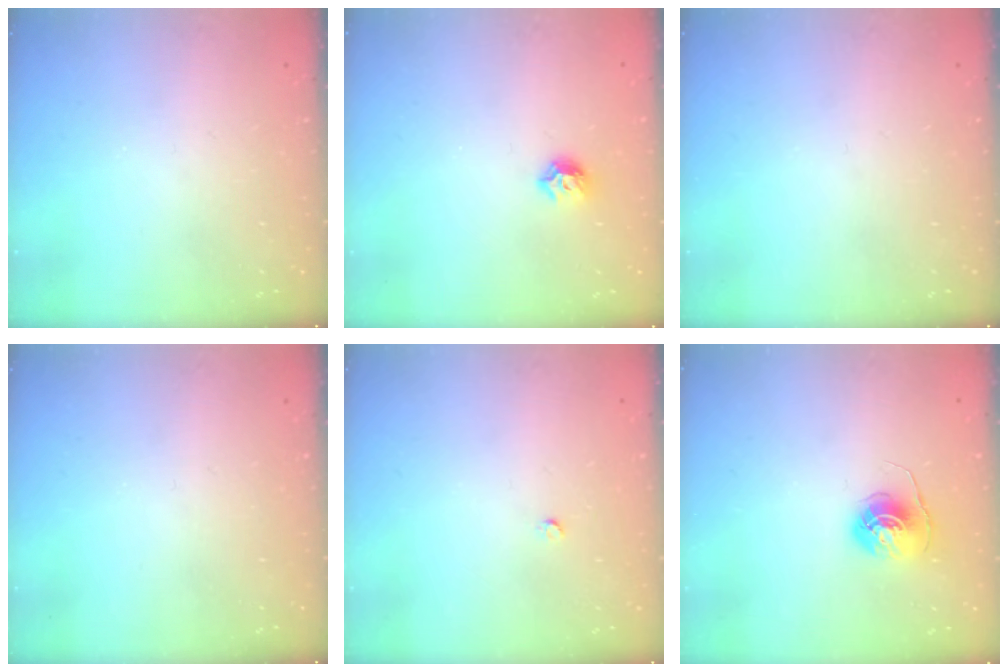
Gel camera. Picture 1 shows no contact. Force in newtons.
{"total": 6.3, "press": 6.2, "slide": 0.9}
{"total": 0.0}
{"total": 0.0}
{"total": 2.2, "press": 2.2, "slide": 0.3}
{"total": 6.0, "press": 6.0, "slide": 0.4}